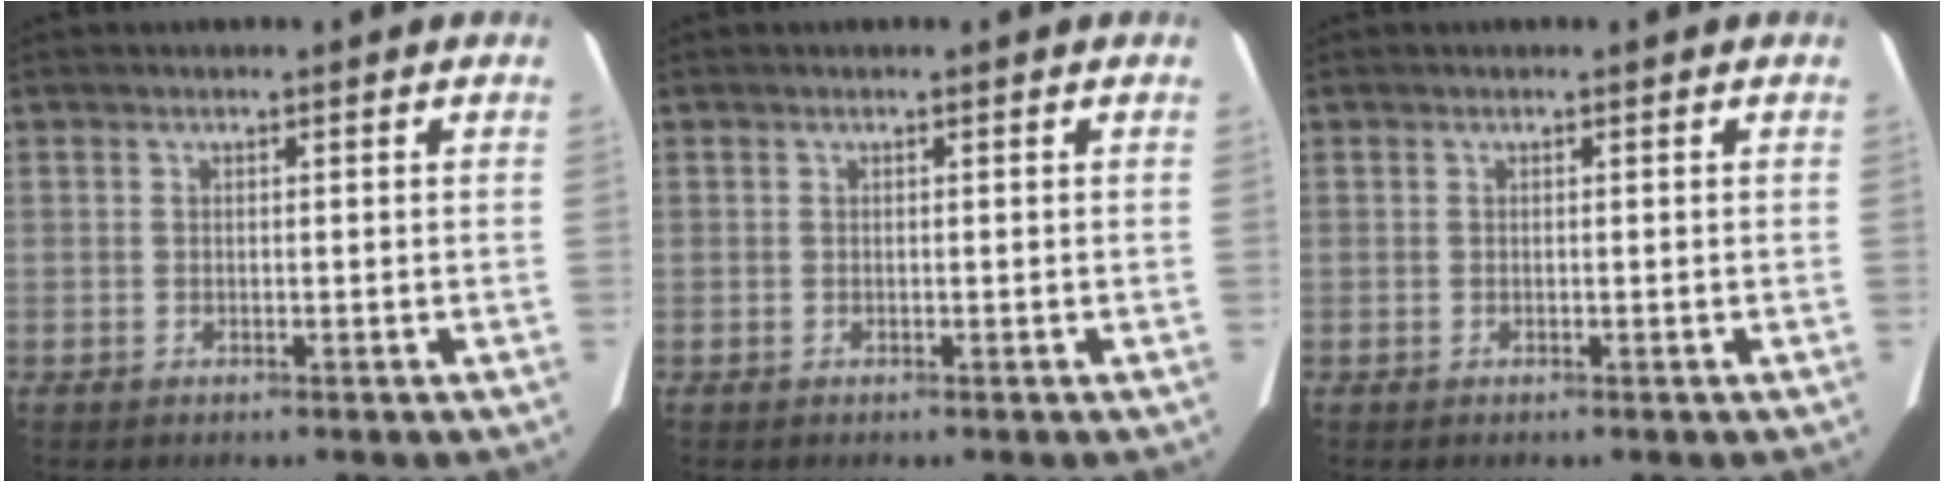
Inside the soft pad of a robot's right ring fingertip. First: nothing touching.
{"total": 0.0}
{"total": 0.0}